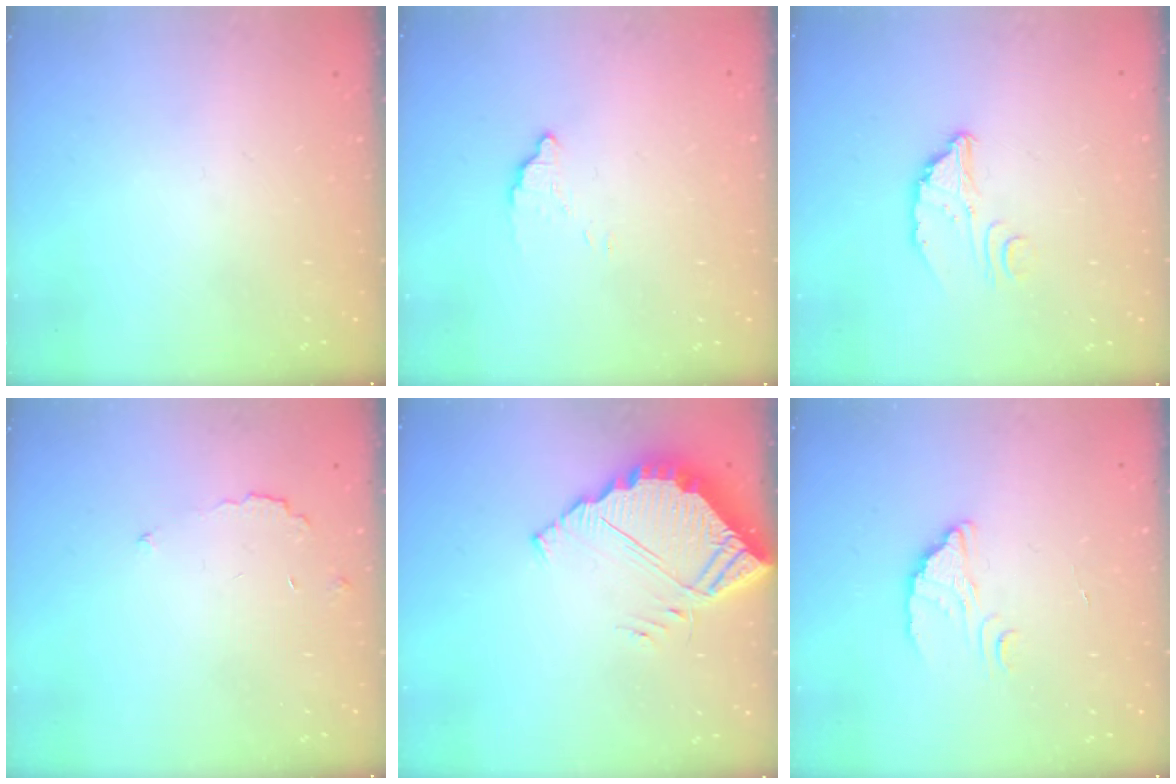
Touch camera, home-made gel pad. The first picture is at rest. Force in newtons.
{"total": 2.5, "press": 2.5, "slide": 0.1}
{"total": 3.1, "press": 3.1, "slide": 0.2}
{"total": 3.1, "press": 3.1, "slide": 0.3}
{"total": 6.1, "press": 6.1, "slide": 0.4}
{"total": 2.4, "press": 2.4, "slide": 0.1}